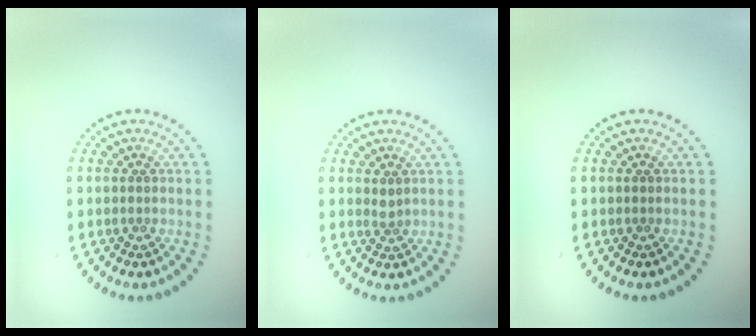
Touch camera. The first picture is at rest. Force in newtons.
{"total": 1.0, "press": 0.7, "slide": 0.7}
{"total": 0.0}